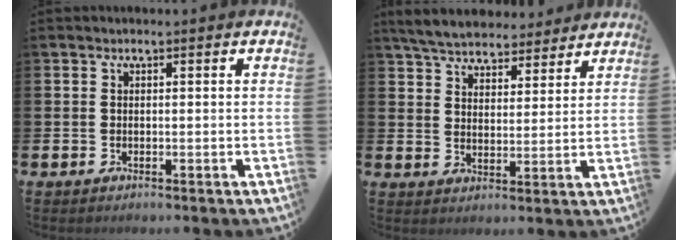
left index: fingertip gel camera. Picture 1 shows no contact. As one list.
[{"total": 6.1, "force": [5.9, 1.5, 0.9], "torque": [-0.041, -0.029, 0.105]}]